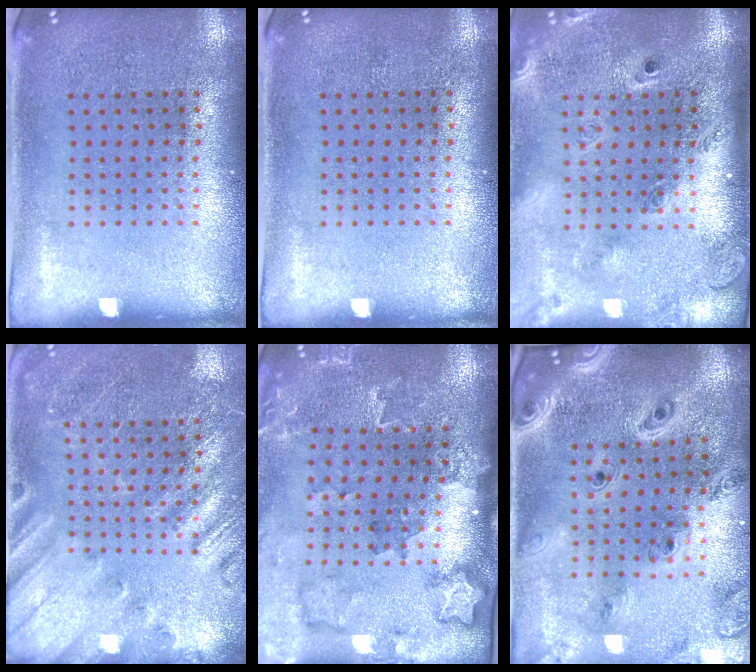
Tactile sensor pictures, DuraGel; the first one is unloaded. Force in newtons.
{"total": 0.0}
{"total": 2.6, "press": 1.8, "slide": 1.8}
{"total": 2.2, "press": 2.1, "slide": 0.8}
{"total": 1.9, "press": 1.8, "slide": 0.4}
{"total": 2.6, "press": 2.3, "slide": 1.2}